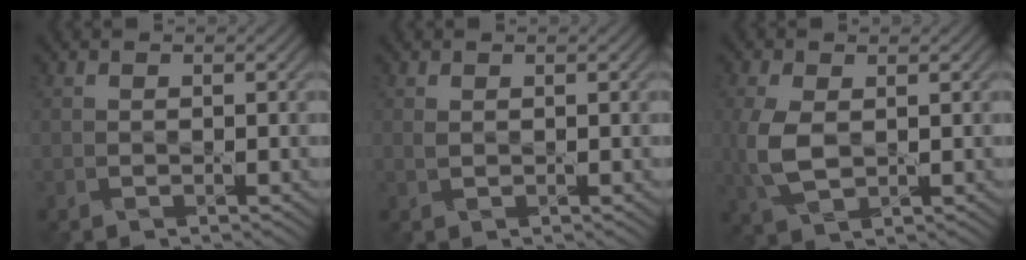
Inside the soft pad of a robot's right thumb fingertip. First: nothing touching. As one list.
[{"total": 0.6, "force": [0.4, 0.3, 0.4], "torque": [-0.013, 0.003, 0.008]}, {"total": 5.3, "force": [0.2, 3.1, 4.3], "torque": [-0.120, -0.002, 0.005]}]